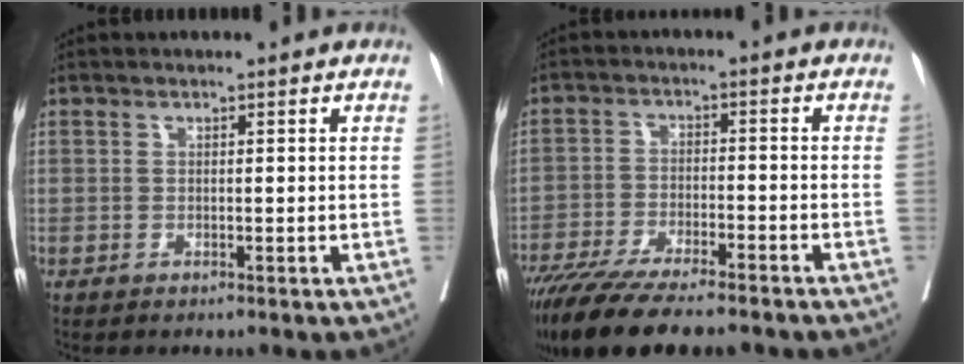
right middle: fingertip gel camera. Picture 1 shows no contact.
{"total": 15.6, "force": [-12.8, 2.7, 8.5], "torque": [-0.154, -0.032, -0.204]}